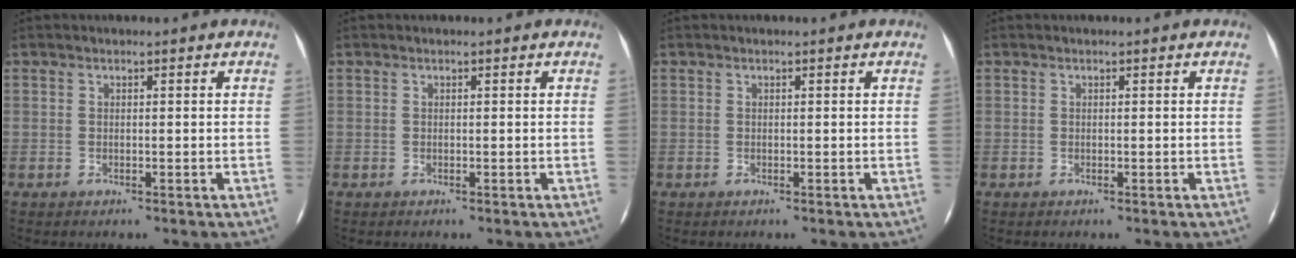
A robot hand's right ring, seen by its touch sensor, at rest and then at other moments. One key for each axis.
{"total": 0.0}
{"total": 0.0}
{"total": 0.0}